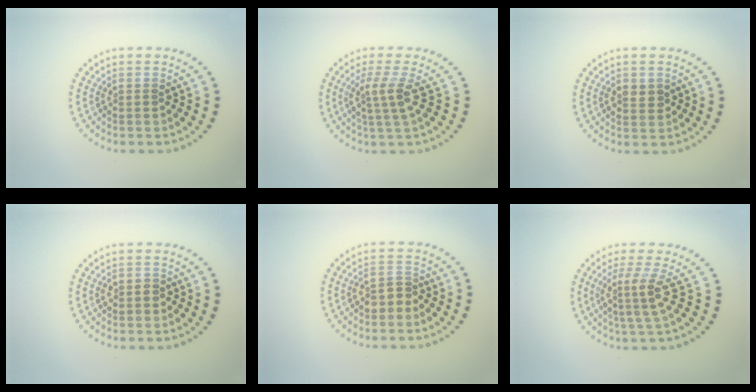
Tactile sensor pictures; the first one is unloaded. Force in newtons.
{"total": 2.7, "press": 2.0, "slide": 1.8}
{"total": 1.8, "press": 1.8, "slide": 0.2}
{"total": 1.4, "press": 1.4, "slide": 0.5}
{"total": 2.1, "press": 2.0, "slide": 0.8}
{"total": 3.1, "press": 2.3, "slide": 2.1}